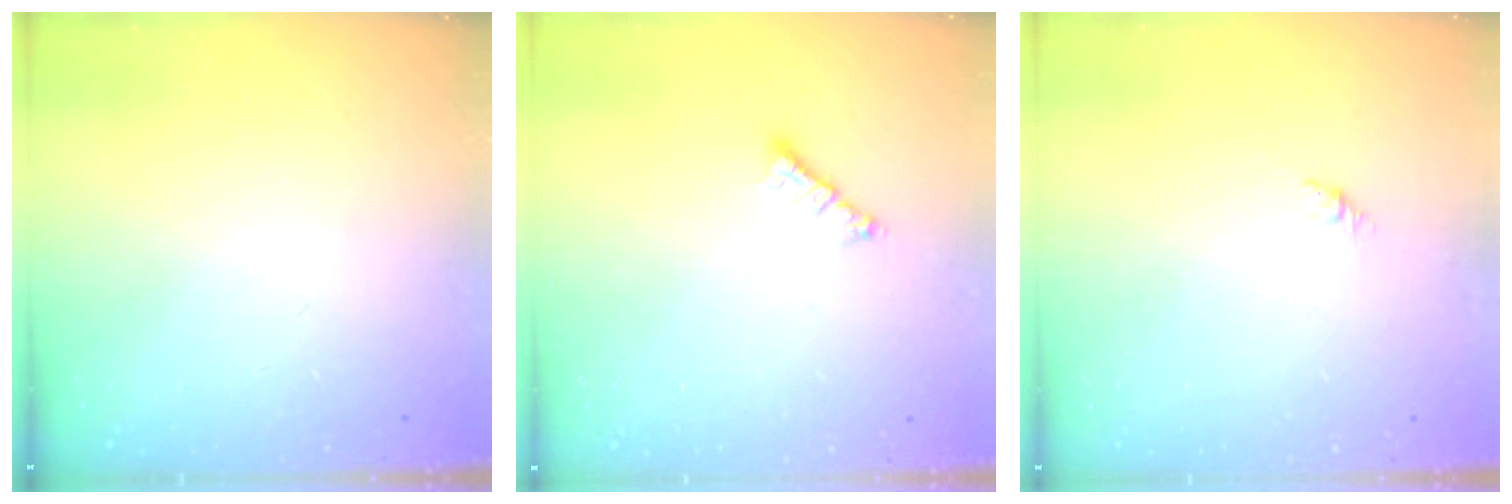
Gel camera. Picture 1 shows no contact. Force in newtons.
{"total": 1.2, "press": 1.2, "slide": 0.3}
{"total": 3.0, "press": 2.9, "slide": 0.7}